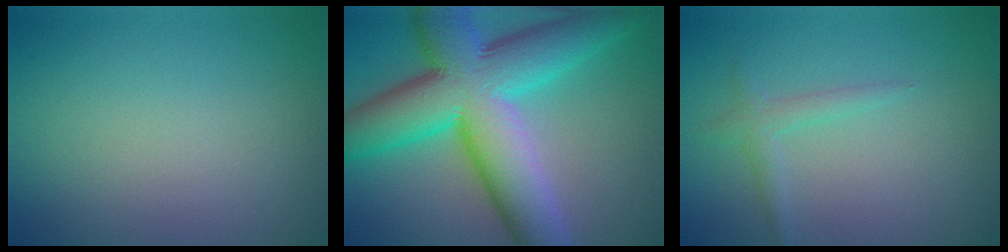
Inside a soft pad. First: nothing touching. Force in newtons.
{"total": 13.7, "press": 13.7, "slide": 0.2}
{"total": 0.9, "press": 0.9, "slide": 0.1}